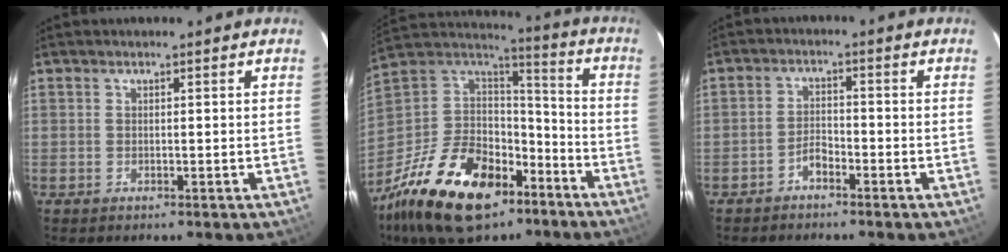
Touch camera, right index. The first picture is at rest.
{"total": 26.2, "force": [-15.2, 15.1, 15.1], "torque": [-0.319, 0.005, -0.243]}
{"total": 2.8, "force": [-2.2, 1.2, 1.2], "torque": [-0.030, 0.009, -0.041]}